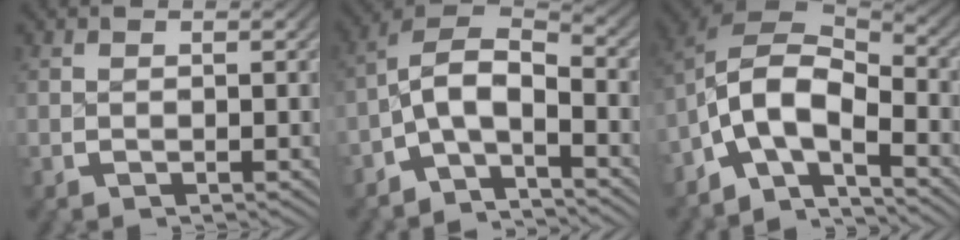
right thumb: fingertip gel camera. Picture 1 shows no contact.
{"total": 10.1, "force": [-2.2, 7.1, 6.8], "torque": [-0.144, -0.029, -0.045]}
{"total": 12.6, "force": [-2.3, 8.6, 8.9], "torque": [-0.193, -0.039, -0.031]}